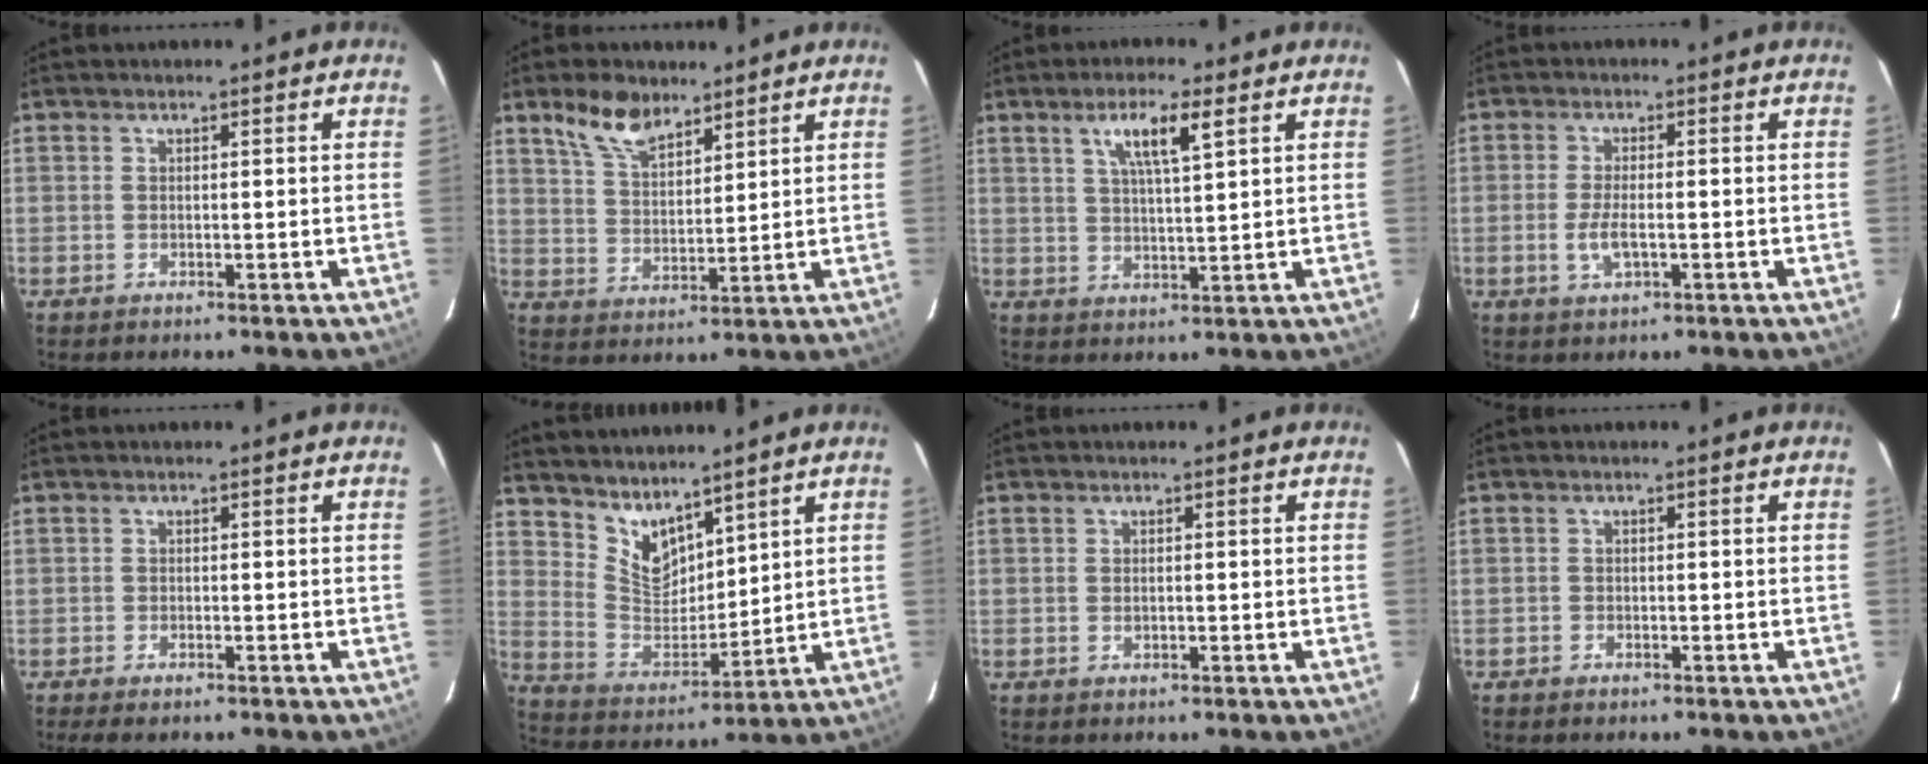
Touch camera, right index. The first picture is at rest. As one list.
[{"total": 8.5, "force": [6.2, 3.8, 4.4], "torque": [-0.081, 0.012, 0.121]}, {"total": 6.7, "force": [3.4, 0.9, 5.7], "torque": [-0.102, 0.004, 0.059]}, {"total": 4.2, "force": [-1.3, 1.4, 3.8], "torque": [-0.078, -0.006, -0.025]}, {"total": 2.7, "force": [-2.1, 0.8, 1.5], "torque": [-0.037, -0.009, -0.038]}, {"total": 9.3, "force": [7.4, 4.5, 3.4], "torque": [-0.063, -0.002, 0.156]}, {"total": 0.9, "force": [-0.2, 0.6, 0.7], "torque": [-0.011, 0.000, -0.004]}, {"total": 1.0, "force": [-0.7, 0.6, 0.0], "torque": [-0.003, 0.003, -0.014]}]